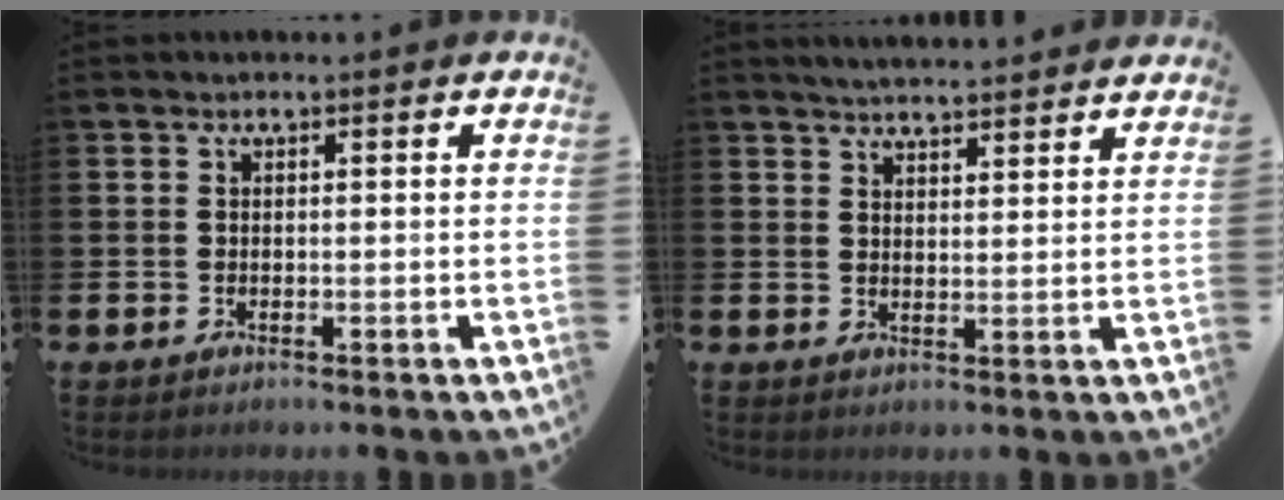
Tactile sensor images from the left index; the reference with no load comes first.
{"total": 4.0, "force": [4.0, -0.1, 0.2], "torque": [-0.010, -0.024, 0.071]}